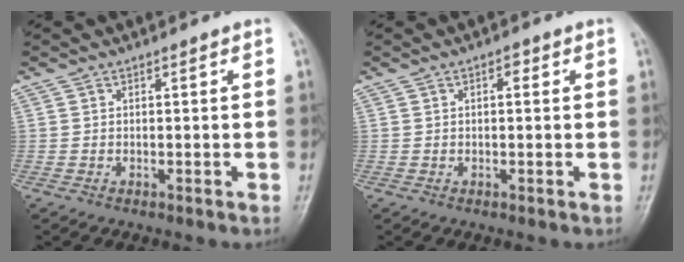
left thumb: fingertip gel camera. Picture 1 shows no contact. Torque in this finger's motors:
{"motor_torque": [-0.20, -0.05, -0.12, -0.06, -0.05]}